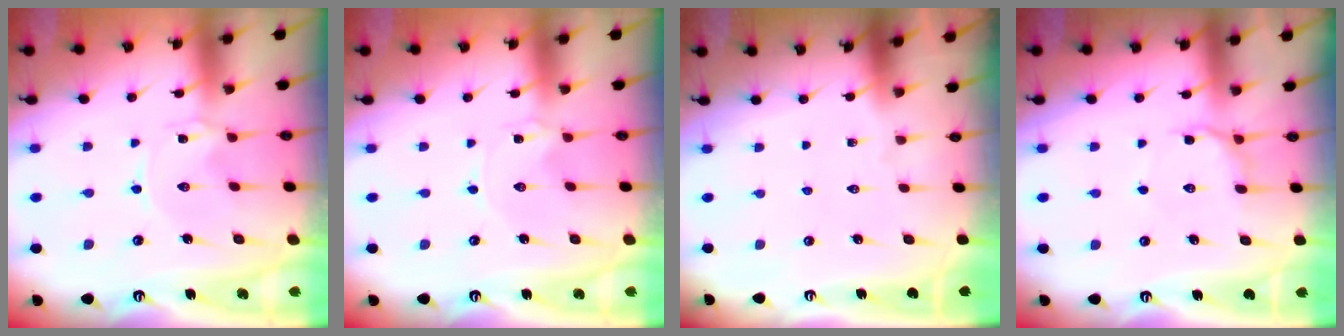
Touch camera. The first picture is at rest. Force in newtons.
{"total": 0.0}
{"total": 0.0}
{"total": 7.0, "press": 6.9, "slide": 1.1}